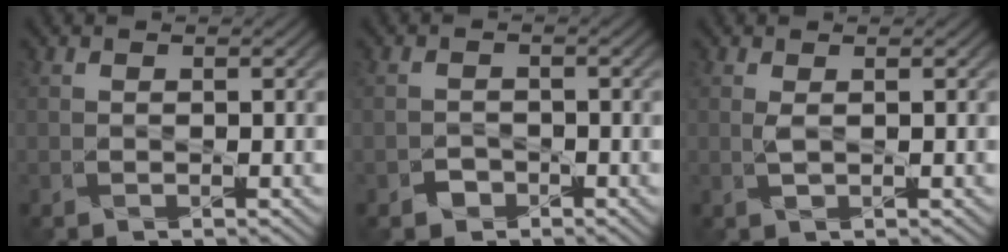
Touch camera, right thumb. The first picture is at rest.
{"total": 1.6, "force": [-1.3, 0.9, 0.0], "torque": [0.003, 0.000, -0.028]}
{"total": 0.8, "force": [0.3, 0.0, 0.8], "torque": [-0.023, 0.003, 0.004]}